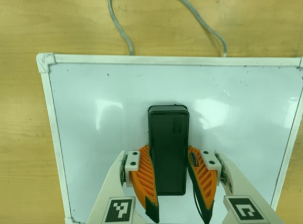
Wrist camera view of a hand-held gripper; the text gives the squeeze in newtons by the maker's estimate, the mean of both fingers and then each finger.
{"total": 13.9, "left": 13.2, "right": 14.6}